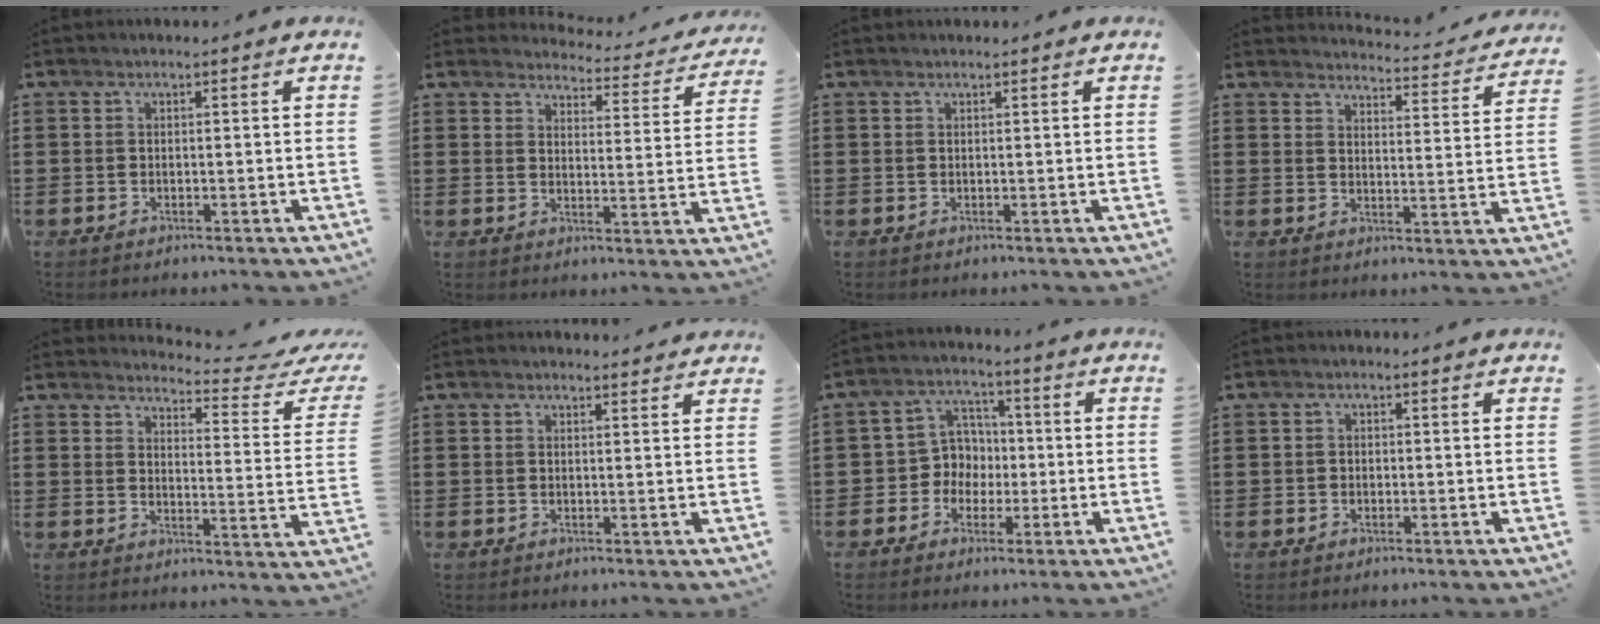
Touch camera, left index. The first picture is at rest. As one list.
[{"total": 3.7, "force": [3.7, 0.3, 0.7], "torque": [-0.027, -0.030, 0.058]}, {"total": 0.5, "force": [0.5, -0.1, 0.3], "torque": [-0.006, -0.001, 0.010]}, {"total": 3.8, "force": [3.7, 0.0, 0.5], "torque": [-0.013, -0.036, 0.059]}, {"total": 4.2, "force": [3.8, 0.2, 1.8], "torque": [-0.034, -0.038, 0.054]}, {"total": 1.5, "force": [1.5, 0.3, 0.0], "torque": [-0.004, 0.002, 0.029]}, {"total": 5.8, "force": [-0.8, 5.5, 1.6], "torque": [-0.052, 0.015, -0.018]}, {"total": 0.8, "force": [-0.3, 0.7, 0.2], "torque": [-0.006, 0.002, -0.007]}]